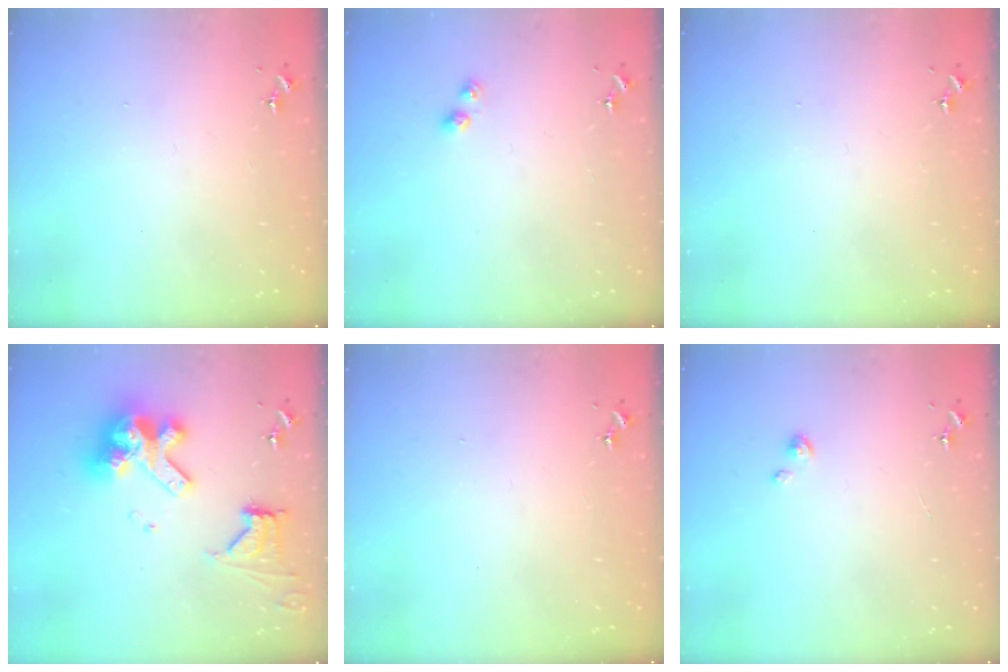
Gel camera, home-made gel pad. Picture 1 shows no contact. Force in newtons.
{"total": 4.3, "press": 4.3, "slide": 0.4}
{"total": 0.0}
{"total": 17.2, "press": 17.2, "slide": 1.5}
{"total": 0.0}
{"total": 2.2, "press": 2.2, "slide": 0.3}